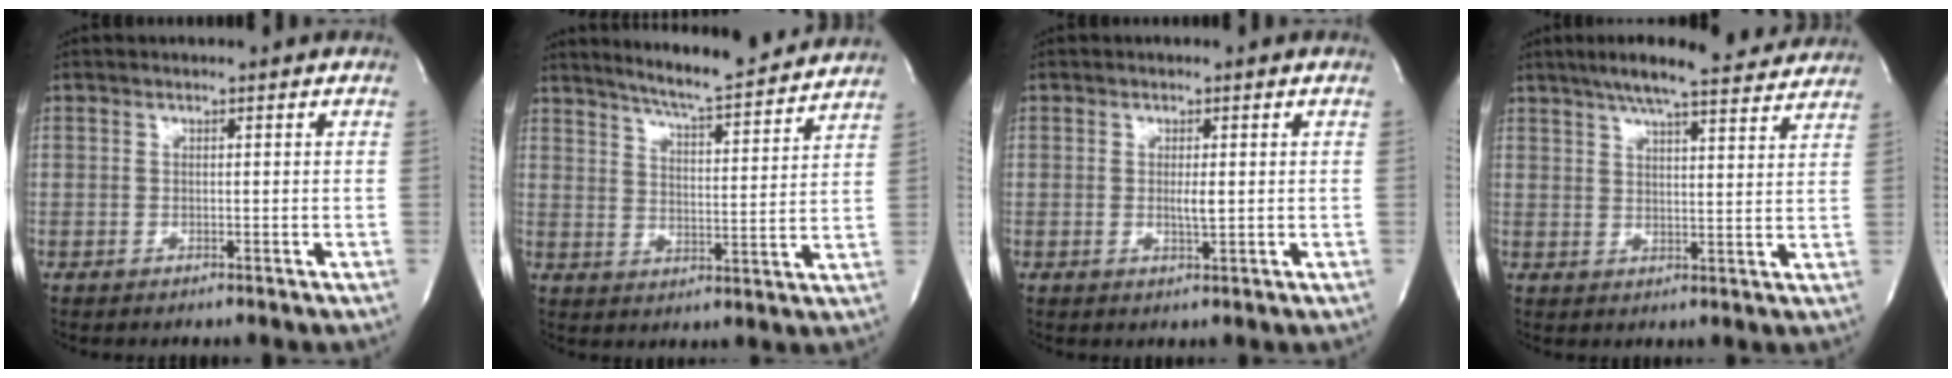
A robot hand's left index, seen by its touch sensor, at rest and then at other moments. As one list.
[{"total": 14.1, "force": [13.2, 0.2, 5.2], "torque": [-0.085, -0.008, 0.181]}, {"total": 1.9, "force": [0.0, 0.2, 1.9], "torque": [-0.037, -0.005, 0.000]}, {"total": 15.7, "force": [13.7, 1.8, 7.4], "torque": [-0.115, 0.019, 0.182]}]